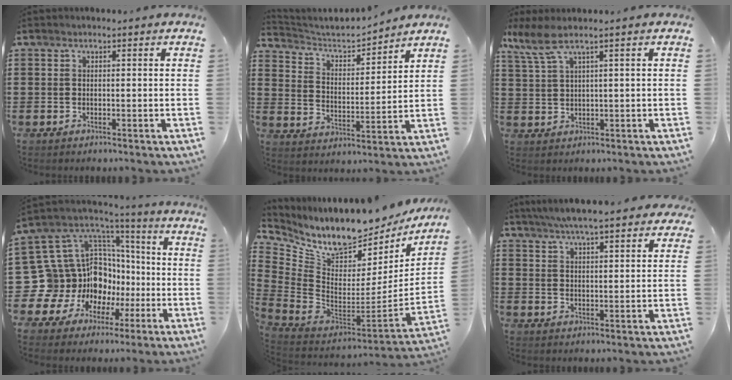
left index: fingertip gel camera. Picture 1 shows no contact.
{"total": 4.3, "force": [3.9, 1.3, 1.2], "torque": [-0.048, -0.026, 0.060]}
{"total": 3.8, "force": [1.9, 0.2, 3.3], "torque": [-0.079, -0.003, 0.030]}
{"total": 15.4, "force": [-4.3, 14.1, 4.4], "torque": [-0.141, -0.042, -0.031]}
{"total": 9.6, "force": [8.3, 2.9, 3.9], "torque": [-0.105, -0.086, 0.145]}
{"total": 5.6, "force": [5.0, 0.4, 2.4], "torque": [-0.063, -0.007, 0.090]}